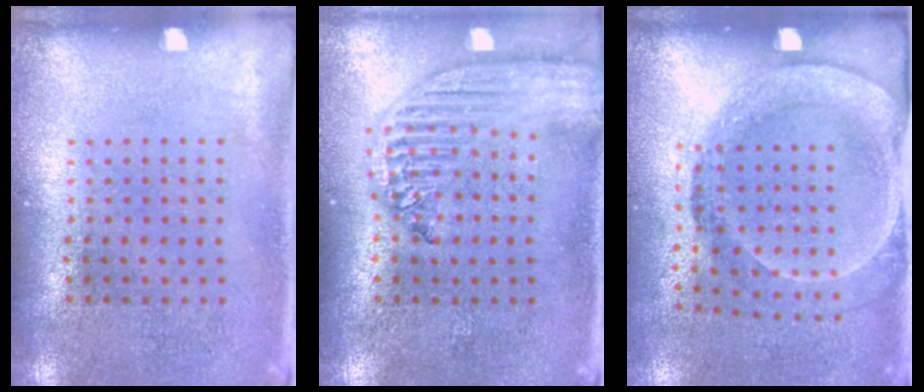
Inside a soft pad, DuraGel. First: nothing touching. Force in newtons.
{"total": 2.3, "press": 1.9, "slide": 1.2}
{"total": 1.6, "press": 1.2, "slide": 1.1}